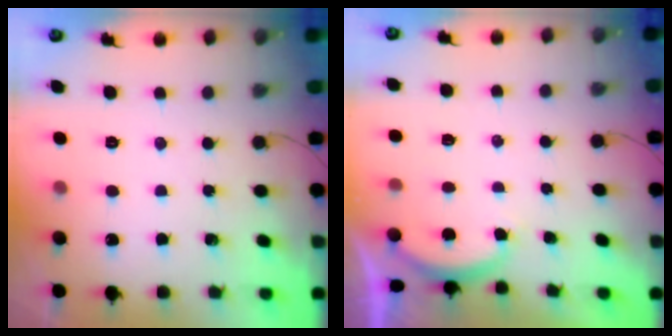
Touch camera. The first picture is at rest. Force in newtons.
{"total": 2.9, "press": 2.8, "slide": 0.6}